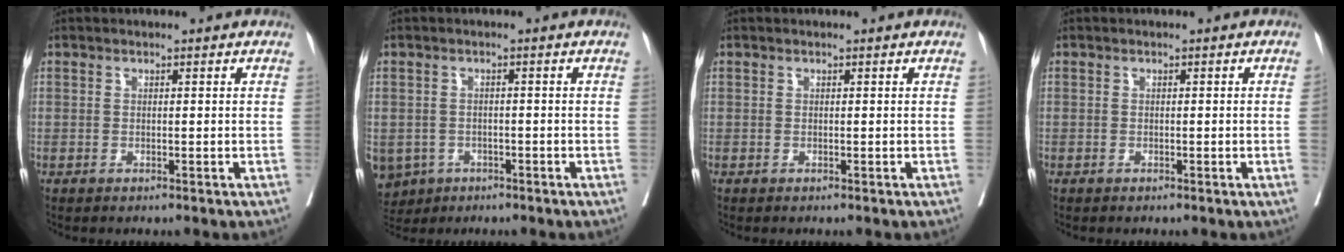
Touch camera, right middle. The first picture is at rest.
{"total": 8.6, "force": [-4.3, 7.1, 2.5], "torque": [-0.077, -0.002, -0.060]}
{"total": 0.0}
{"total": 0.6, "force": [-0.2, -0.2, 0.6], "torque": [-0.006, 0.002, -0.002]}